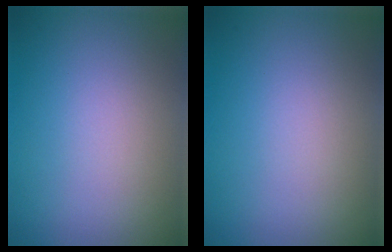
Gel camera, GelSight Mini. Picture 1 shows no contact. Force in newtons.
{"total": 0.0}